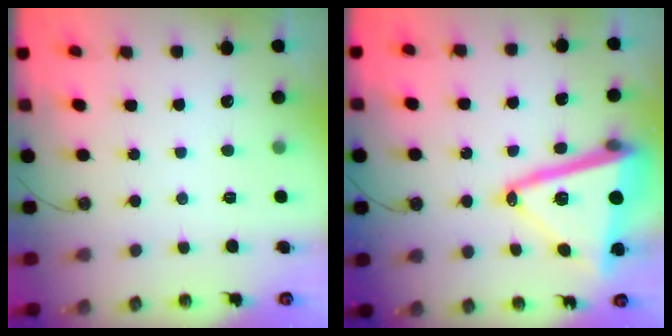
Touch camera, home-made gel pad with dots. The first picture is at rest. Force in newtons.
{"total": 20.5, "press": 20.4, "slide": 1.9}